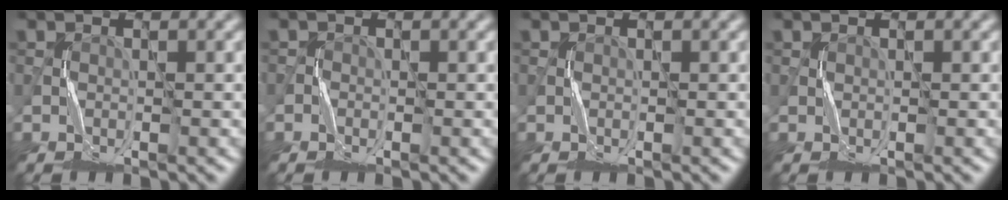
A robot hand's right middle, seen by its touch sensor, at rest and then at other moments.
{"total": 0.5, "force": [-0.4, 0.3, 0.0], "torque": [0.004, 0.001, -0.008]}
{"total": 0.0}
{"total": 0.0}